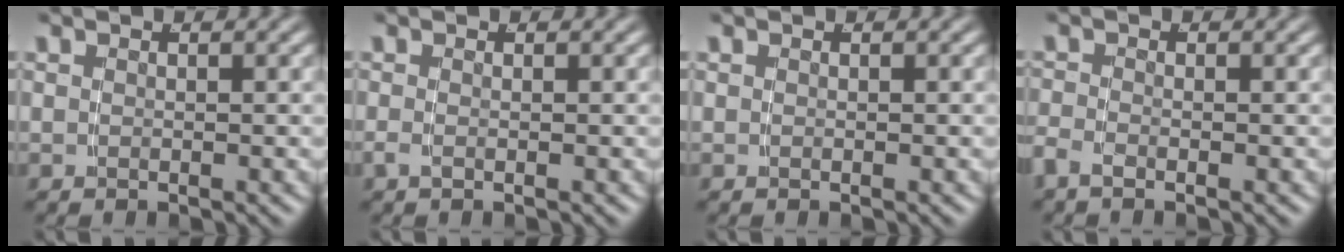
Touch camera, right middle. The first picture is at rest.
{"total": 0.9, "force": [-0.7, 0.0, 0.5], "torque": [-0.016, -0.011, -0.007]}
{"total": 0.0}
{"total": 1.4, "force": [-1.2, 0.3, 0.7], "torque": [-0.019, -0.008, -0.021]}